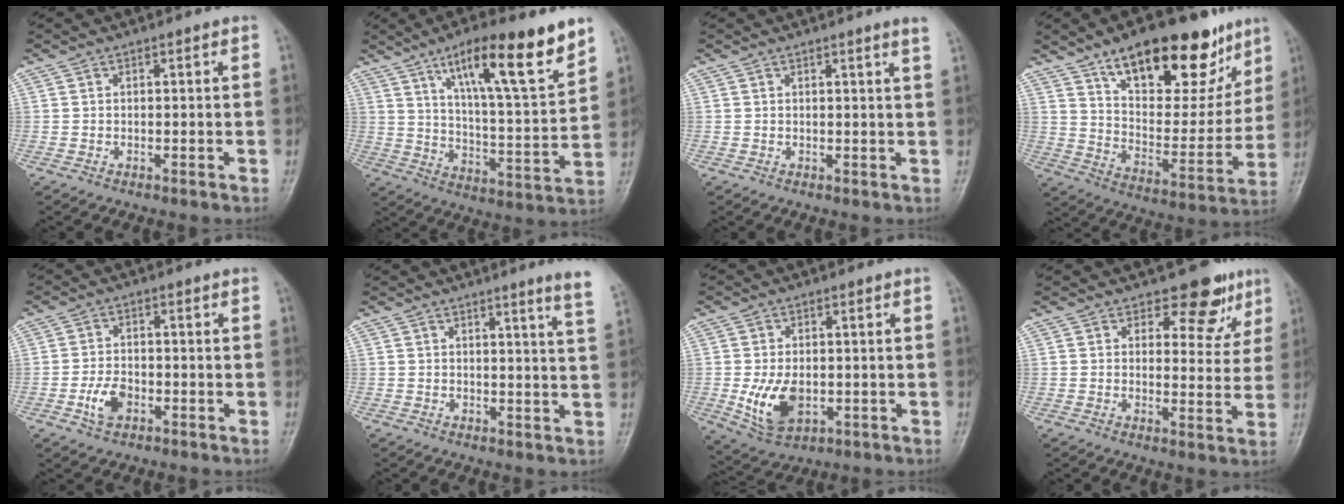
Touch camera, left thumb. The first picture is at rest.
{"total": 18.6, "force": [11.5, 3.5, 14.2], "torque": [-0.205, -0.053, 0.191]}
{"total": 2.1, "force": [1.5, -0.5, 1.4], "torque": [-0.019, -0.008, 0.019]}
{"total": 24.8, "force": [15.4, 10.9, 16.2], "torque": [-0.185, -0.050, 0.240]}
{"total": 4.9, "force": [-2.0, 3.1, 3.2], "torque": [-0.058, 0.010, -0.039]}
{"total": 5.5, "force": [4.0, -0.7, 3.7], "torque": [-0.048, -0.027, 0.040]}
{"total": 9.0, "force": [-1.5, 5.9, 6.7], "torque": [-0.112, -0.009, -0.014]}
{"total": 7.8, "force": [5.5, 4.4, 3.3], "torque": [-0.004, -0.034, 0.064]}